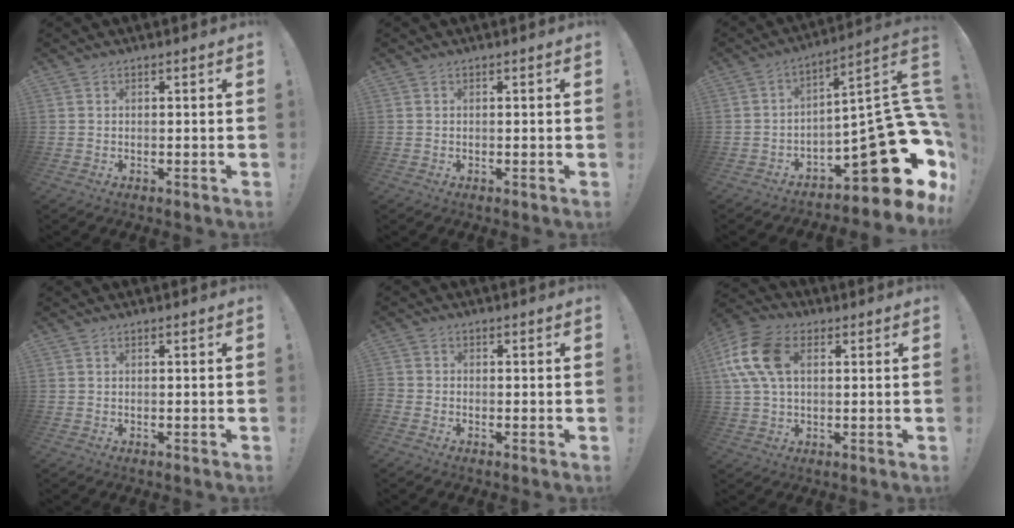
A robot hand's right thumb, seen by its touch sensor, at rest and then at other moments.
{"total": 0.0}
{"total": 22.9, "force": [-7.7, 8.0, 20.0], "torque": [-0.255, 0.014, -0.111]}
{"total": 0.0}
{"total": 1.5, "force": [-1.2, 0.9, 0.4], "torque": [-0.009, 0.007, -0.020]}
{"total": 14.3, "force": [3.5, 9.1, 10.4], "torque": [-0.221, 0.006, 0.070]}